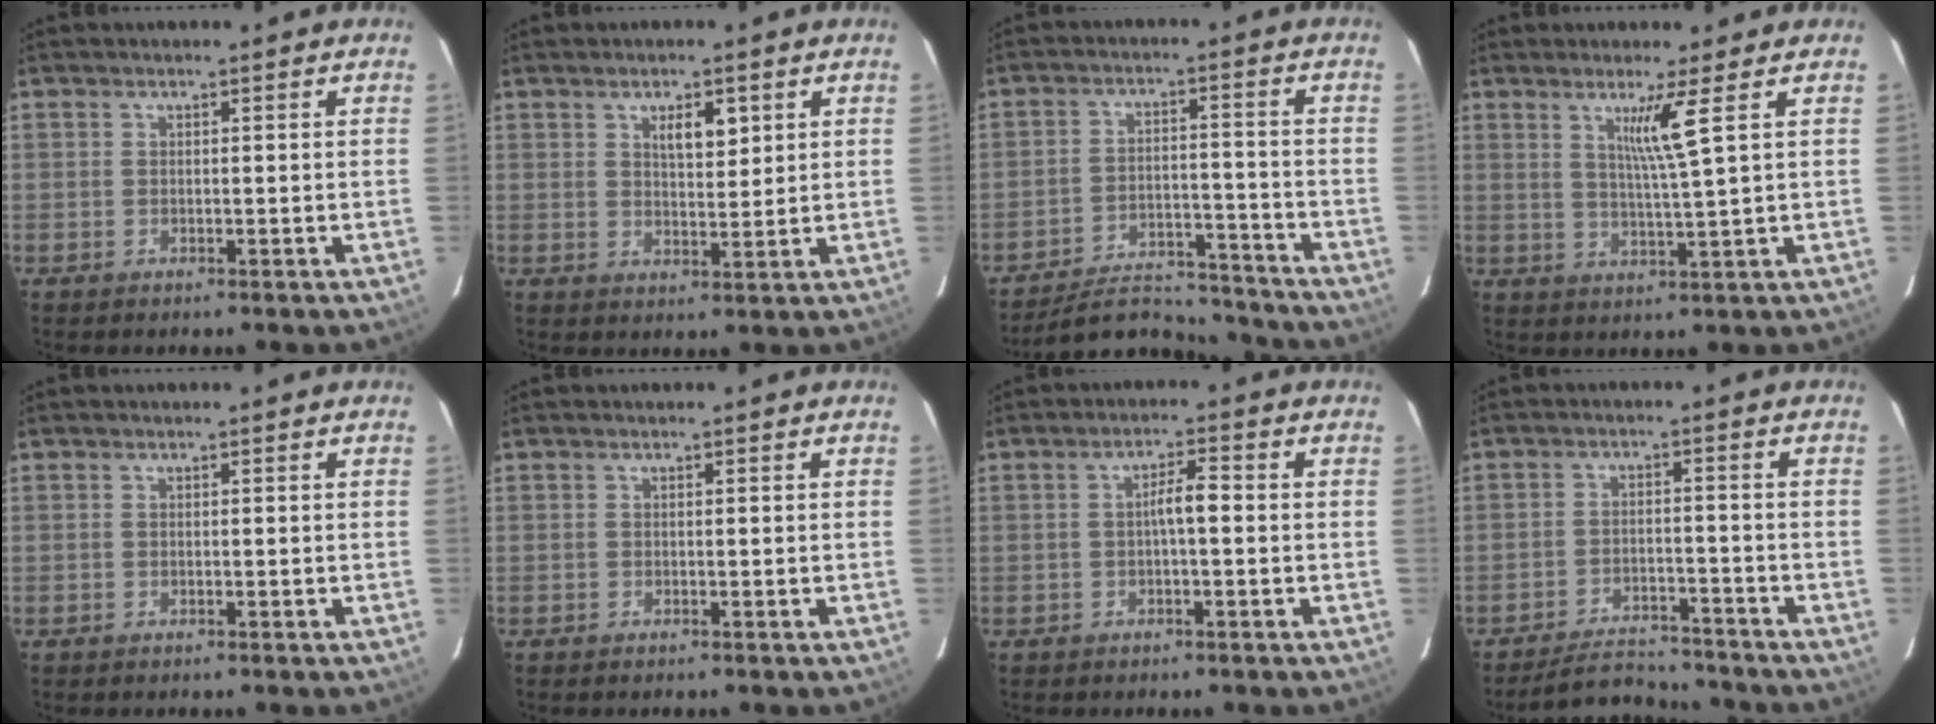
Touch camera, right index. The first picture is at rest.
{"total": 4.1, "force": [2.0, 1.5, 3.3], "torque": [-0.054, -0.001, 0.034]}
{"total": 11.2, "force": [-10.9, 2.2, 0.5], "torque": [0.002, 0.022, -0.164]}
{"total": 5.2, "force": [2.2, -1.7, 4.4], "torque": [-0.082, -0.015, 0.044]}
{"total": 0.0}
{"total": 0.0}
{"total": 3.2, "force": [-0.2, 0.5, 3.1], "torque": [-0.052, 0.009, -0.005]}
{"total": 7.7, "force": [-7.6, 1.7, 0.1], "torque": [0.000, 0.007, -0.122]}